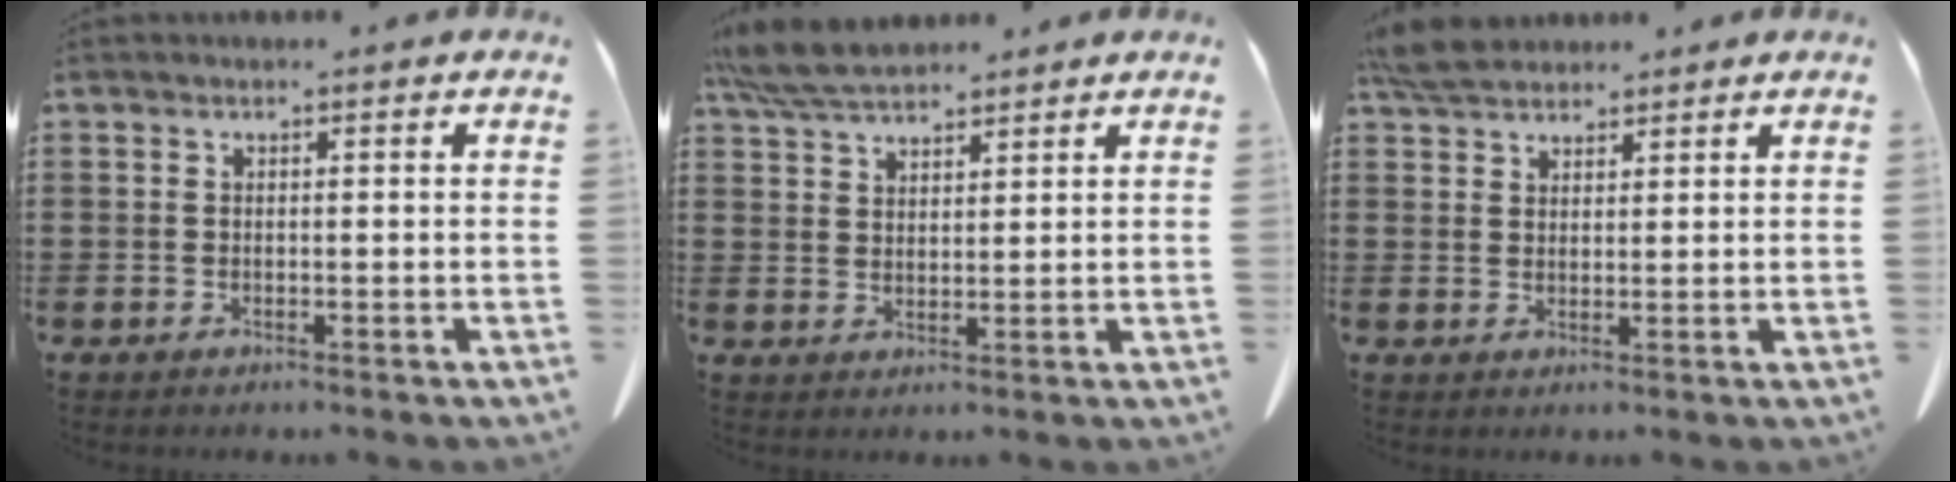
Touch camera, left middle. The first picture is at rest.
{"total": 6.1, "force": [5.5, 1.3, 2.4], "torque": [-0.064, -0.010, 0.105]}
{"total": 4.9, "force": [4.4, 1.5, 1.4], "torque": [-0.041, -0.003, 0.087]}